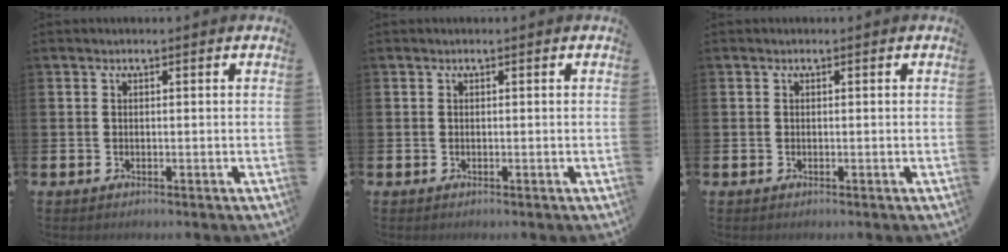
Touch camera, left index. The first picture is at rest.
{"total": 0.0}
{"total": 0.0}